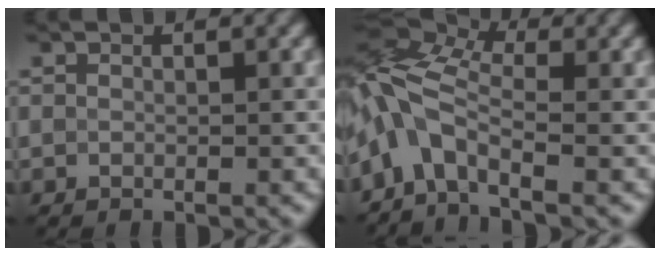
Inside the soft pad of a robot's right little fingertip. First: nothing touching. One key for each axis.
{"total": 6.9, "fx": -1.9, "fy": 3.5, "fz": 5.6, "tx": -0.119, "ty": 0.018, "tz": -0.062}